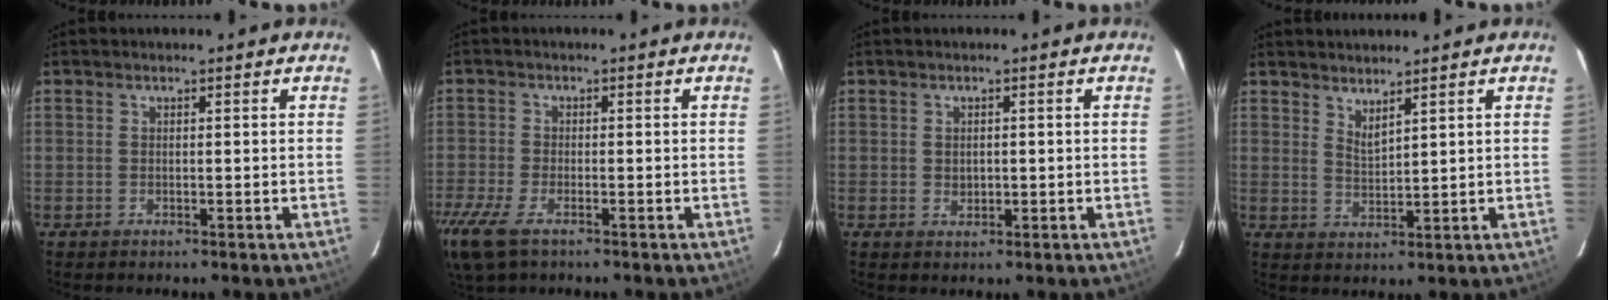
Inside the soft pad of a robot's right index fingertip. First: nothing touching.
{"total": 10.0, "force": [-6.2, 4.2, 6.6], "torque": [-0.164, -0.036, -0.122]}
{"total": 1.7, "force": [0.0, 1.5, 0.9], "torque": [-0.013, 0.003, 0.003]}
{"total": 3.1, "force": [2.7, 0.4, 1.5], "torque": [-0.027, -0.005, 0.045]}